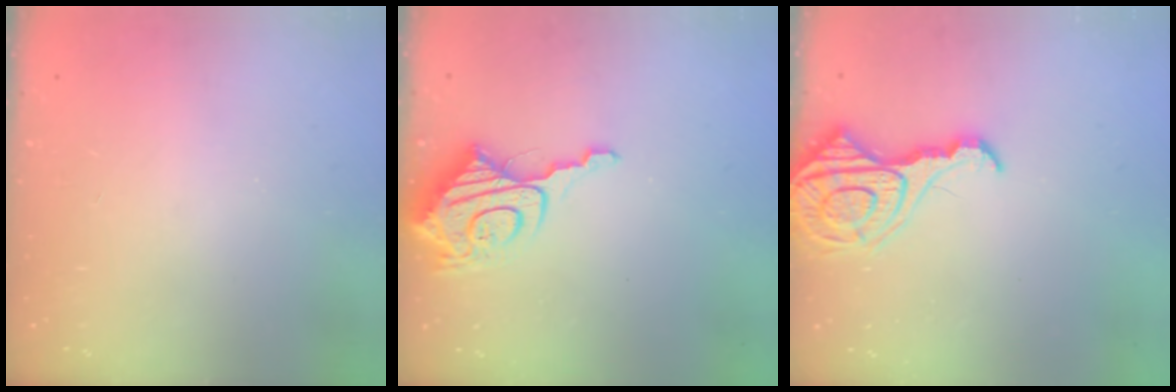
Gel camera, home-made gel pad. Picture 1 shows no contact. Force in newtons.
{"total": 12.2, "press": 12.1, "slide": 1.5}
{"total": 12.8, "press": 12.8, "slide": 1.3}